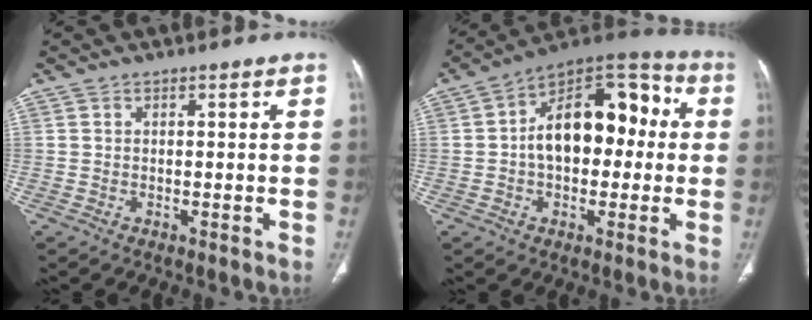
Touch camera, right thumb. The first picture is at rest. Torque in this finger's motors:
{"motor_torque": [1.54, 3.16, 1.60, -0.53, 0.17]}